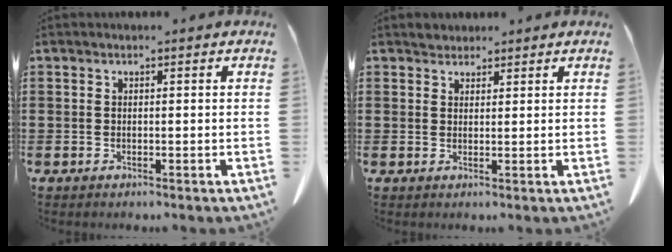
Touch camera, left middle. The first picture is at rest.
{"total": 1.6, "force": [1.6, 0.5, -0.1], "torque": [0.005, -0.002, 0.031]}